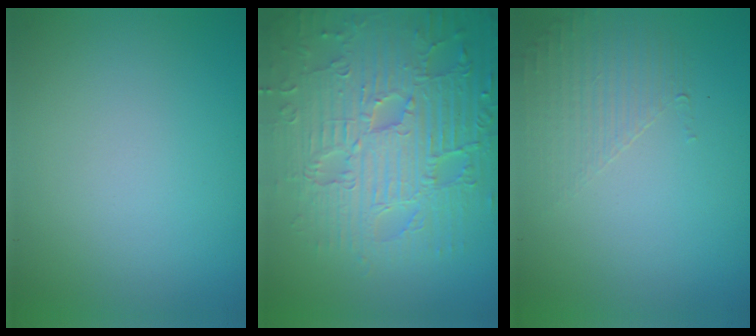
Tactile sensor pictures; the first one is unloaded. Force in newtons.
{"total": 9.6, "press": 7.0, "slide": 6.6}
{"total": 1.6, "press": 0.7, "slide": 1.4}